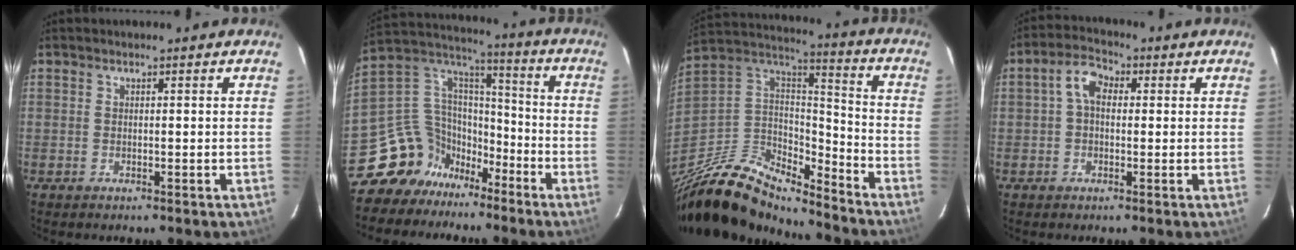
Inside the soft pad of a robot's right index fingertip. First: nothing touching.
{"total": 13.4, "force": [-9.7, 8.9, 2.4], "torque": [-0.071, 0.061, -0.169]}
{"total": 23.8, "force": [-19.6, 8.2, 10.6], "torque": [-0.231, -0.006, -0.352]}
{"total": 4.7, "force": [0.5, 3.2, 3.3], "torque": [-0.065, 0.021, 0.006]}